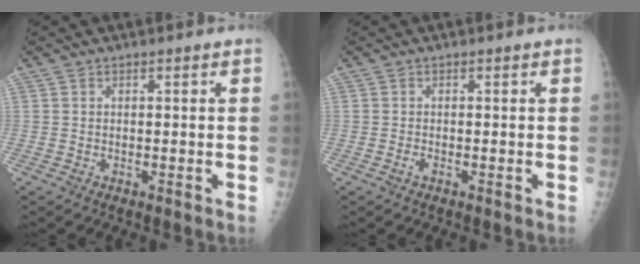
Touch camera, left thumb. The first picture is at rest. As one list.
[{"total": 0.6, "force": [-0.2, 0.3, 0.5], "torque": [-0.010, -0.002, -0.005]}]